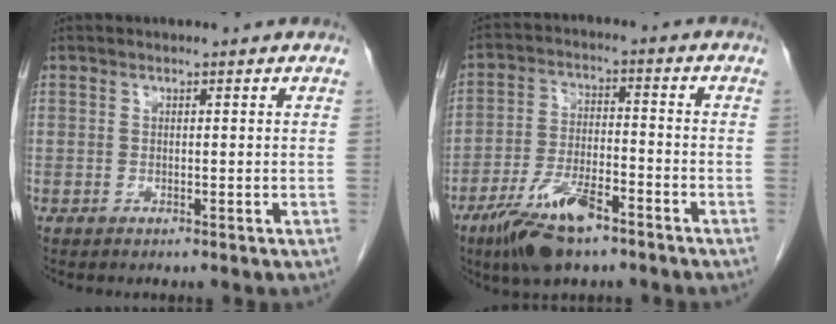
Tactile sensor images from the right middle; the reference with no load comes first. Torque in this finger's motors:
{"motor_torque": [1.39, -0.75, 0.51, 0.10]}